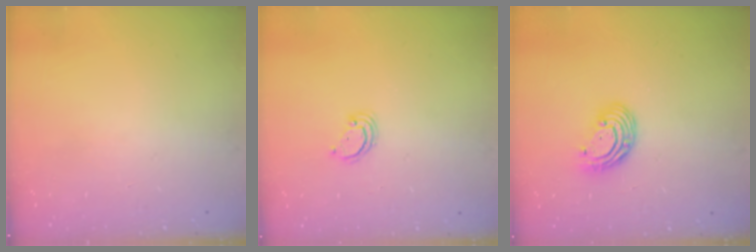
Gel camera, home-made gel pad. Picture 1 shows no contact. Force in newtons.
{"total": 2.9, "press": 2.8, "slide": 0.2}
{"total": 9.3, "press": 9.3, "slide": 1.0}